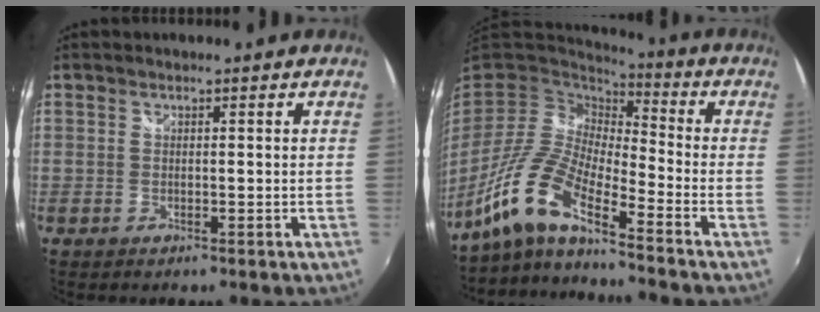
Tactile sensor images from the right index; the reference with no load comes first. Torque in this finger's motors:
{"motor_torque": [0.95, -0.66, 0.35, 0.09]}